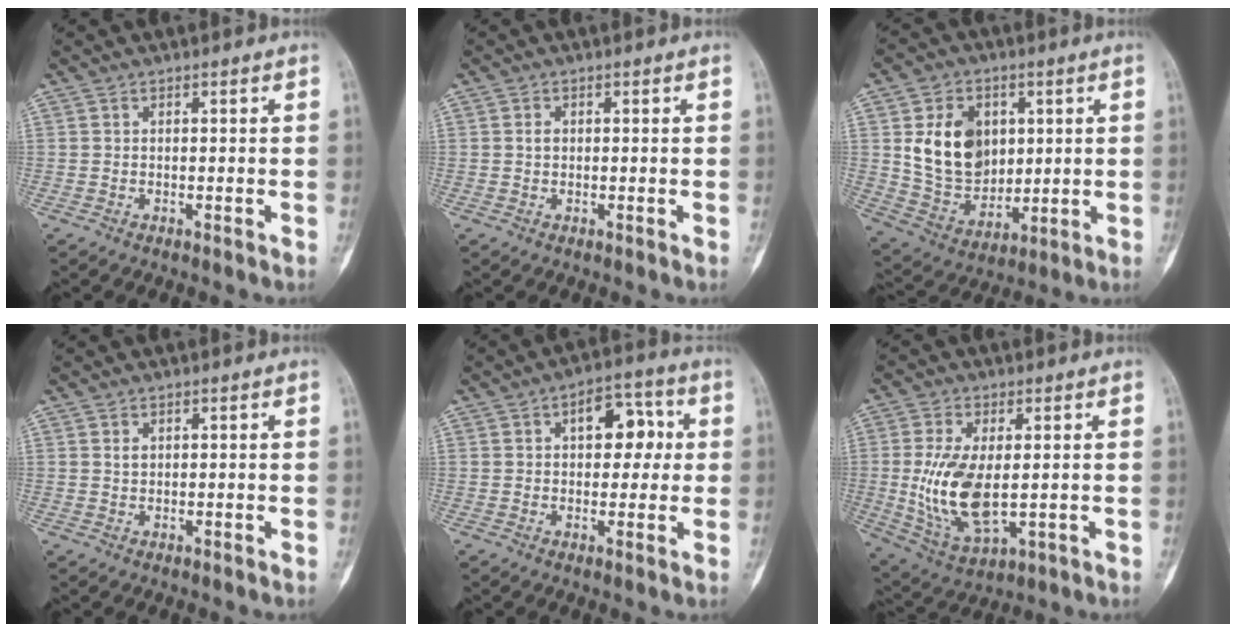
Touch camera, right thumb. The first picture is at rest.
{"total": 1.2, "force": [0.2, 1.0, 0.7], "torque": [-0.005, 0.002, 0.003]}
{"total": 15.5, "force": [3.3, 11.9, 9.4], "torque": [-0.113, -0.016, 0.076]}
{"total": 1.3, "force": [0.5, 1.0, 0.7], "torque": [-0.002, -0.002, 0.009]}
{"total": 9.6, "force": [2.0, 5.8, 7.4], "torque": [-0.061, 0.019, 0.024]}
{"total": 13.9, "force": [-0.2, 7.4, 11.7], "torque": [-0.225, -0.011, 0.012]}